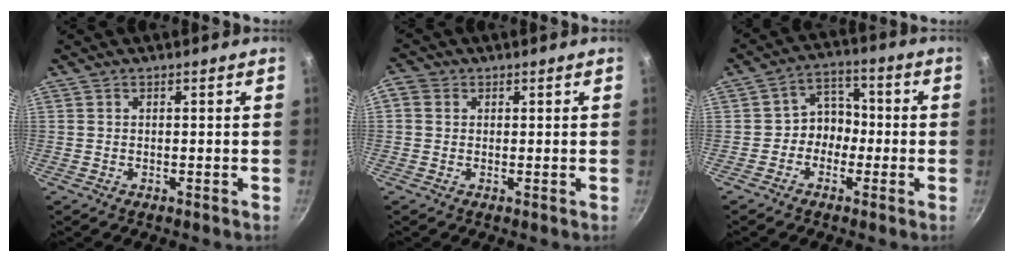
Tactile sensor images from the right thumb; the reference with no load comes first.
{"total": 2.0, "force": [0.3, 1.7, 1.0], "torque": [-0.023, 0.005, -0.001]}
{"total": 6.3, "force": [-1.7, 5.3, 2.8], "torque": [0.004, 0.031, -0.040]}